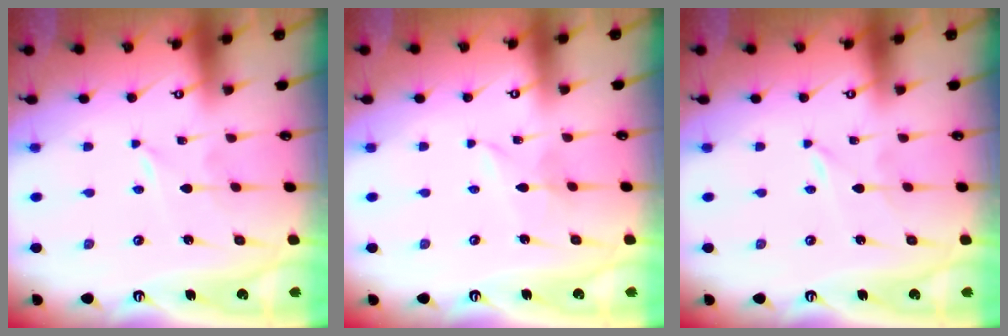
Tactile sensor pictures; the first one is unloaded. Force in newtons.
{"total": 2.0, "press": 2.0, "slide": 0.1}
{"total": 0.0}